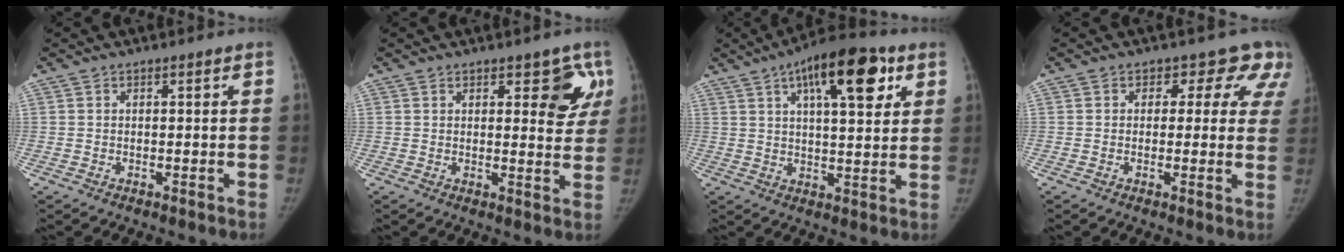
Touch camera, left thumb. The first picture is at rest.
{"total": 6.6, "force": [3.2, 3.1, 4.9], "torque": [-0.019, -0.016, 0.034]}
{"total": 16.1, "force": [7.4, 5.9, 13.1], "torque": [-0.167, -0.009, 0.107]}
{"total": 8.0, "force": [5.3, 5.6, 2.5], "torque": [0.030, -0.009, 0.031]}